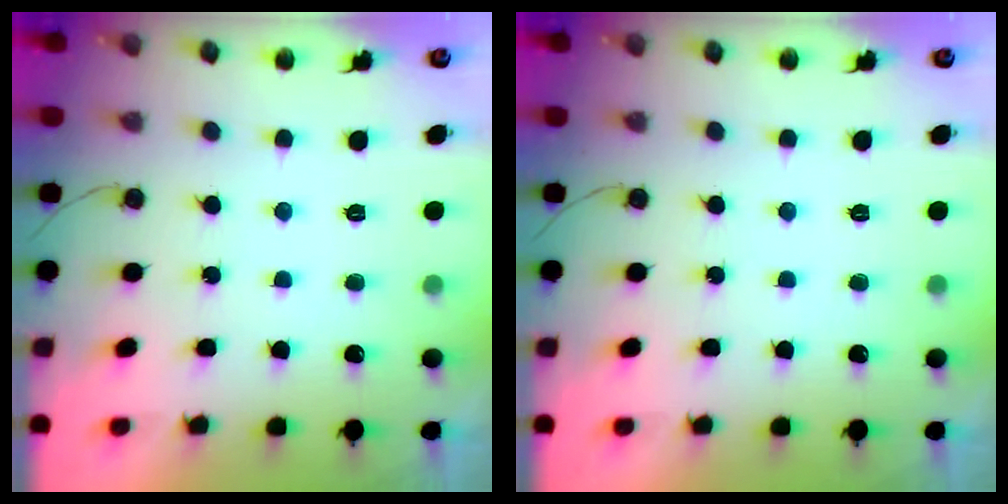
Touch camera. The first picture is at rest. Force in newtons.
{"total": 0.0}